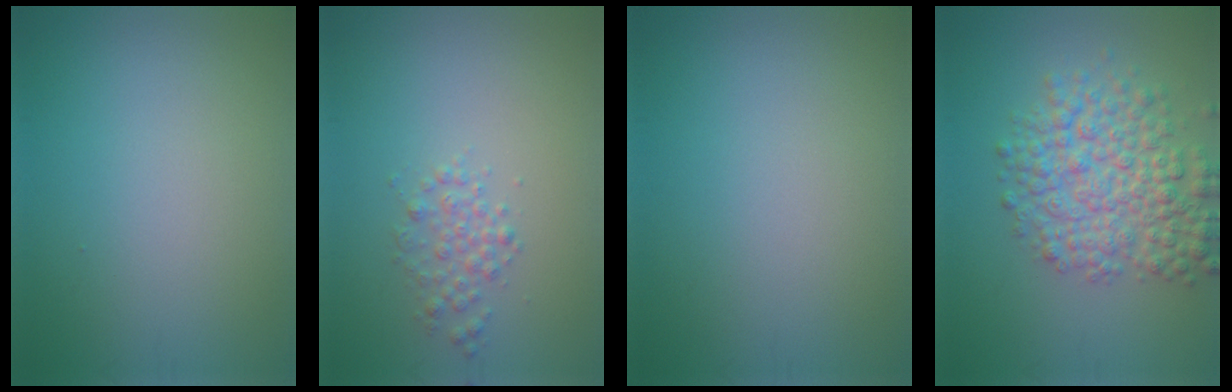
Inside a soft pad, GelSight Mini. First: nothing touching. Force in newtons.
{"total": 1.8, "press": 1.8, "slide": 0.0}
{"total": 0.0}
{"total": 6.8, "press": 6.8, "slide": 0.3}